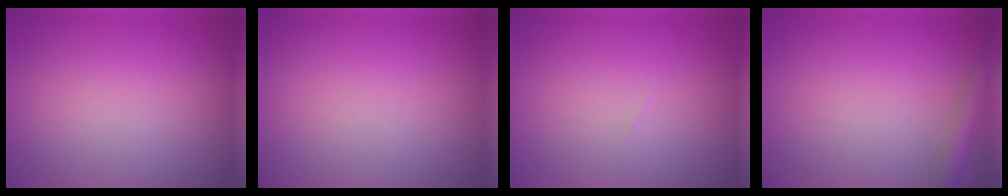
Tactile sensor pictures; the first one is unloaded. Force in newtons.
{"total": 0.0}
{"total": 0.0}
{"total": 2.4, "press": 2.4, "slide": 0.1}